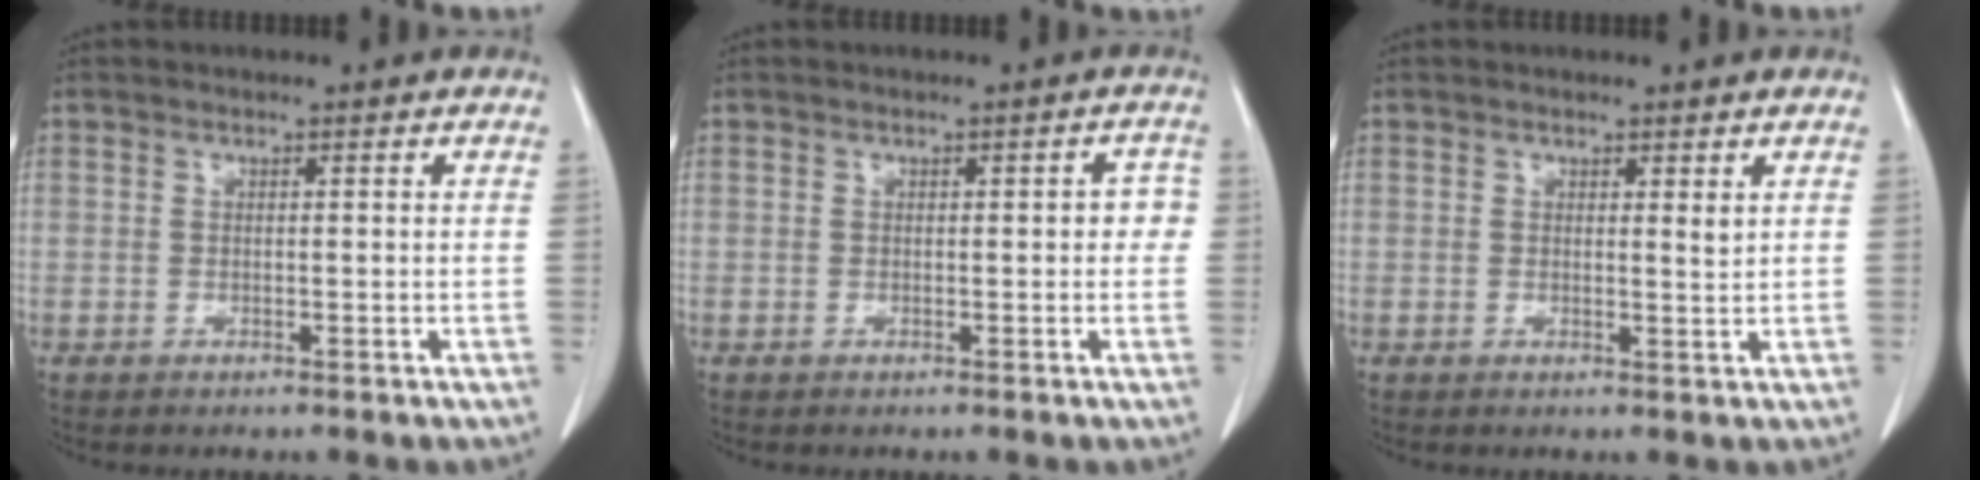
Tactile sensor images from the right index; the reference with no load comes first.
{"total": 2.1, "force": [0.0, 1.0, 1.8], "torque": [-0.010, 0.014, -0.001]}
{"total": 1.1, "force": [0.6, 0.2, 0.9], "torque": [-0.014, -0.005, 0.009]}